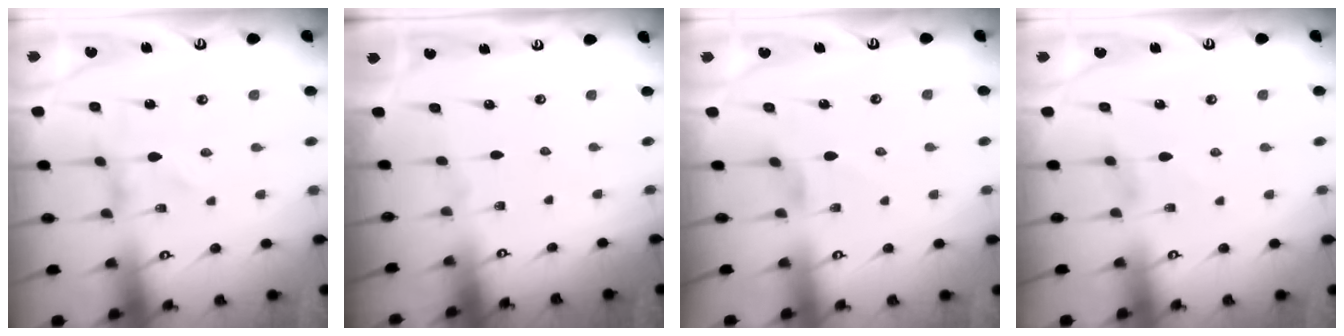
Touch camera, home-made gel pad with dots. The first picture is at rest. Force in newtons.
{"total": 0.0}
{"total": 2.1, "press": 2.1, "slide": 0.4}
{"total": 0.7, "press": 0.6, "slide": 0.3}